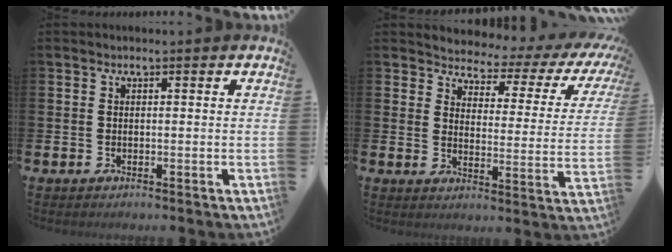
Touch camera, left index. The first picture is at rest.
{"total": 2.9, "force": [2.4, 1.5, 0.6], "torque": [-0.024, -0.034, 0.029]}